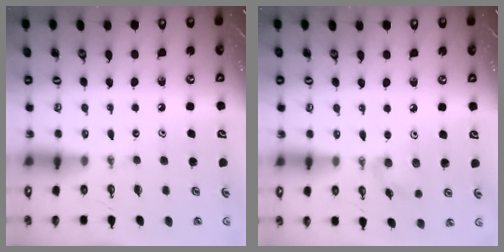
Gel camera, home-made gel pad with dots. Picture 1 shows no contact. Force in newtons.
{"total": 6.1, "press": 6.0, "slide": 1.0}